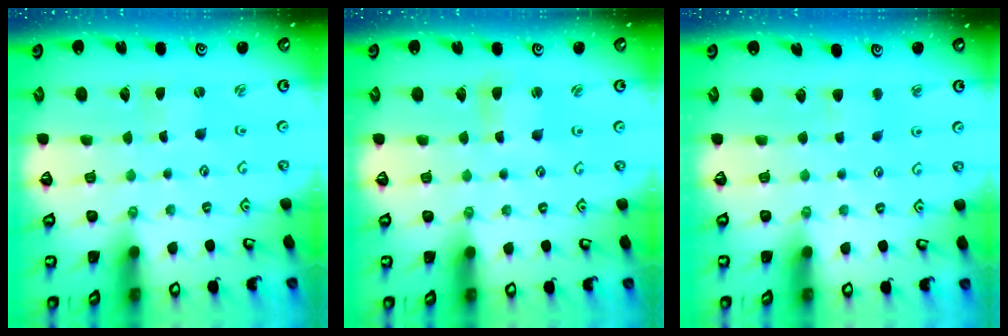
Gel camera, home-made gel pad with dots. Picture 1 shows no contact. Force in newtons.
{"total": 2.7, "press": 2.7, "slide": 0.4}
{"total": 4.2, "press": 4.2, "slide": 0.7}